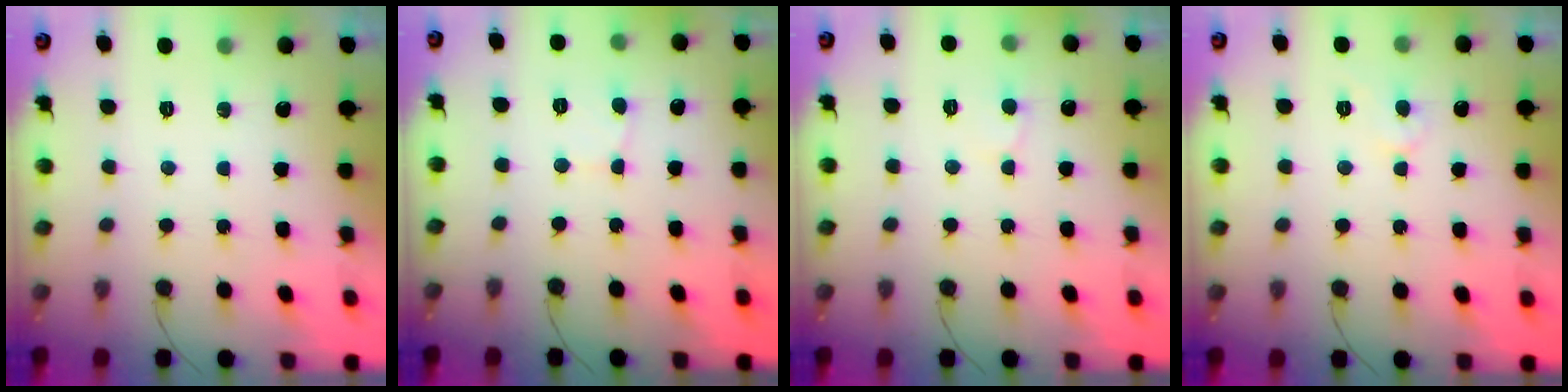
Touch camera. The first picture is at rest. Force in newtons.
{"total": 2.1, "press": 2.1, "slide": 0.2}
{"total": 6.0, "press": 6.0, "slide": 0.5}
{"total": 4.7, "press": 4.6, "slide": 0.5}